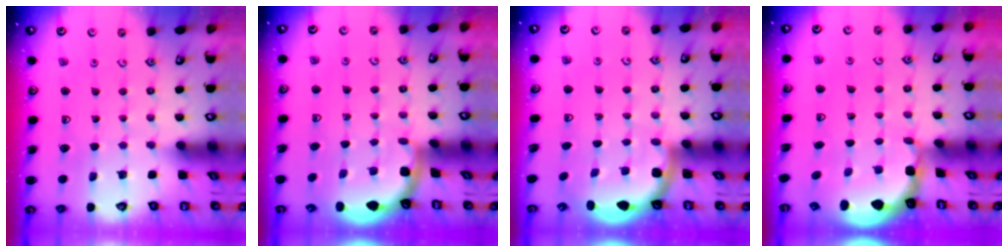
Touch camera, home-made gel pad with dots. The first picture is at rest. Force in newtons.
{"total": 1.8, "press": 1.8, "slide": 0.0}
{"total": 2.5, "press": 2.5, "slide": 0.6}
{"total": 2.5, "press": 1.8, "slide": 1.8}